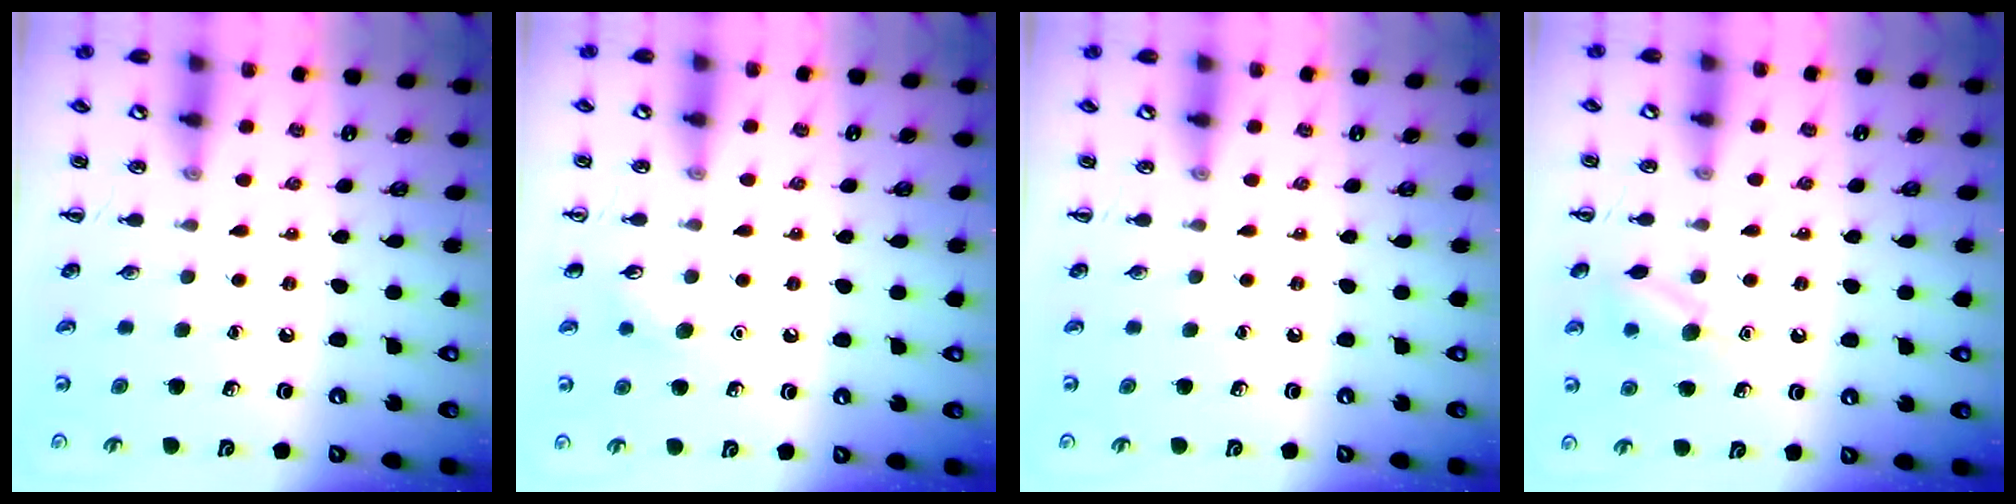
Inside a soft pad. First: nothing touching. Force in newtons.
{"total": 6.4, "press": 6.2, "slide": 1.7}
{"total": 0.0}
{"total": 9.0, "press": 9.0, "slide": 0.9}